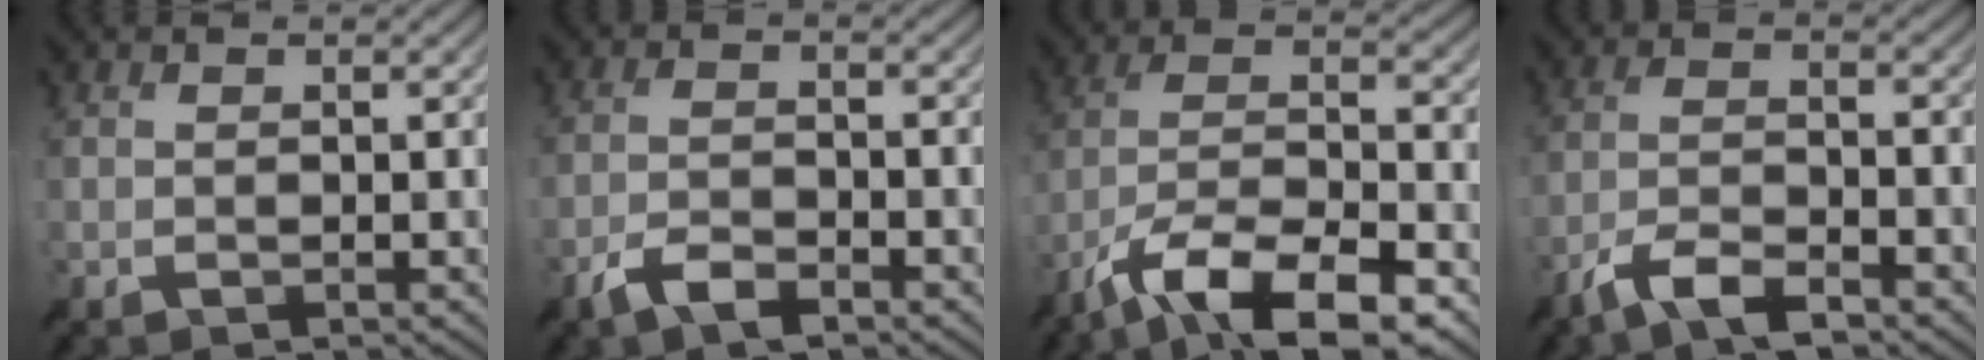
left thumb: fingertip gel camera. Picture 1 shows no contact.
{"total": 3.9, "force": [-2.8, 1.1, 2.5], "torque": [-0.057, -0.002, -0.062]}
{"total": 14.7, "force": [-9.3, 5.0, 10.2], "torque": [-0.207, -0.014, -0.171]}
{"total": 5.9, "force": [-4.3, 1.3, 3.7], "torque": [-0.076, 0.000, -0.090]}